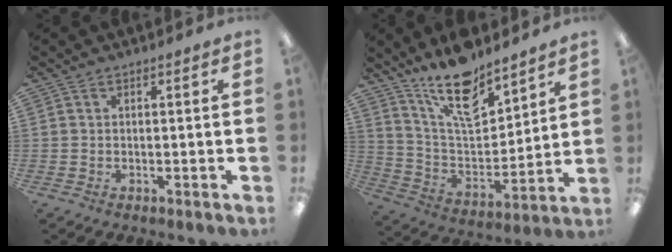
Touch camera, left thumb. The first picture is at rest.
{"total": 15.7, "force": [12.2, 5.5, 8.2], "torque": [-0.150, -0.073, 0.214]}